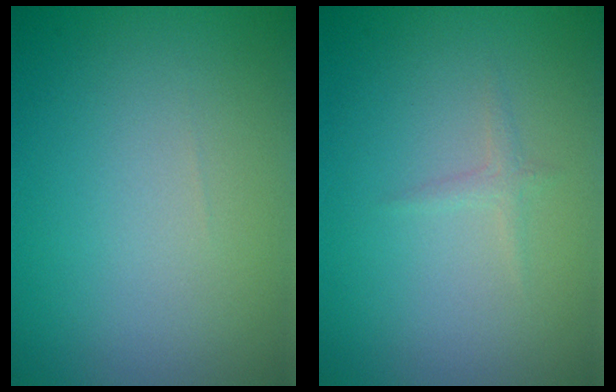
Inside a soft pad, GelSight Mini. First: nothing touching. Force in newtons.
{"total": 0.8, "press": 0.8, "slide": 0.0}